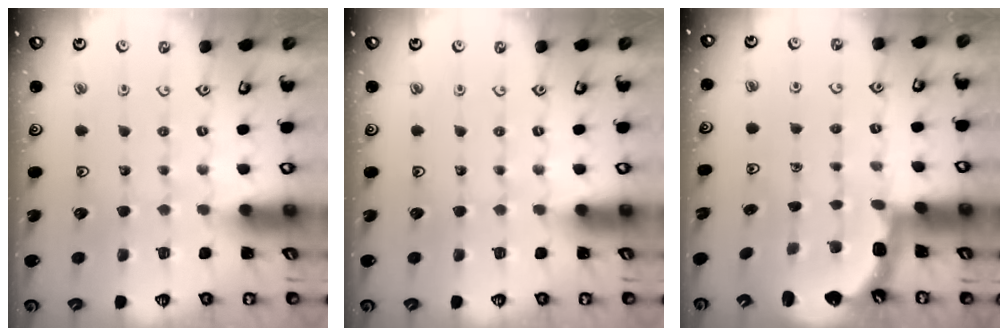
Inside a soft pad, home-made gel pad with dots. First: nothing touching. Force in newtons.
{"total": 0.0}
{"total": 2.8, "press": 2.2, "slide": 1.8}